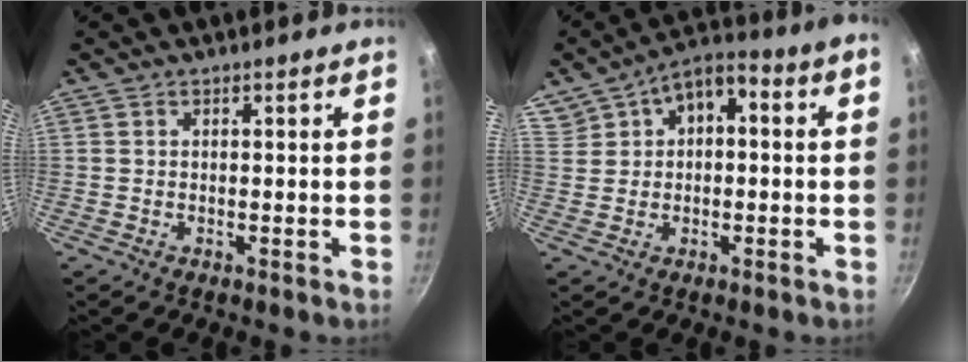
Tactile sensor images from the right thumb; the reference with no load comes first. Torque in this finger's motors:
{"motor_torque": [0.02, 0.04, 0.26, 0.53, 0.11]}